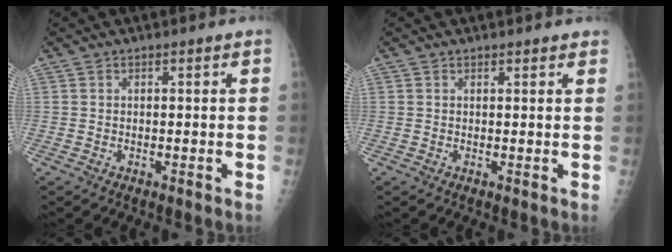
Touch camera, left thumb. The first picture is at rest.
{"total": 1.7, "force": [1.5, 0.5, 0.7], "torque": [-0.001, 0.000, 0.016]}